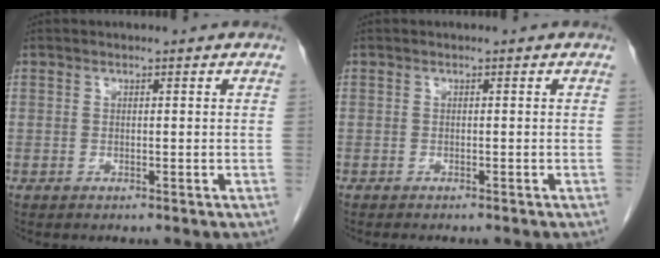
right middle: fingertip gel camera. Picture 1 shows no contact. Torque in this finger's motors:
{"motor_torque": [0.25, -0.04, -0.07, 0.00]}